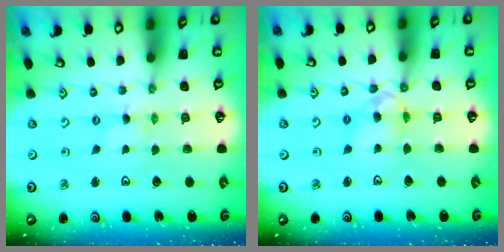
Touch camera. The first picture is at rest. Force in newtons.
{"total": 8.3, "press": 8.3, "slide": 1.0}